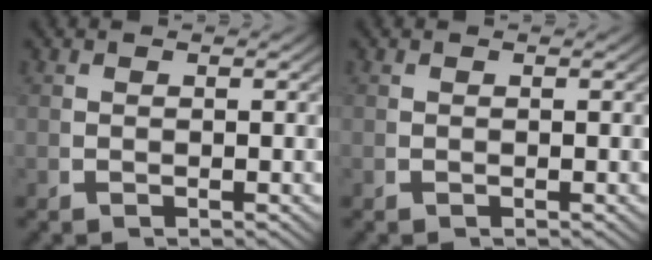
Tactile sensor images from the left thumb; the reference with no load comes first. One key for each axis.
{"total": 0.0}